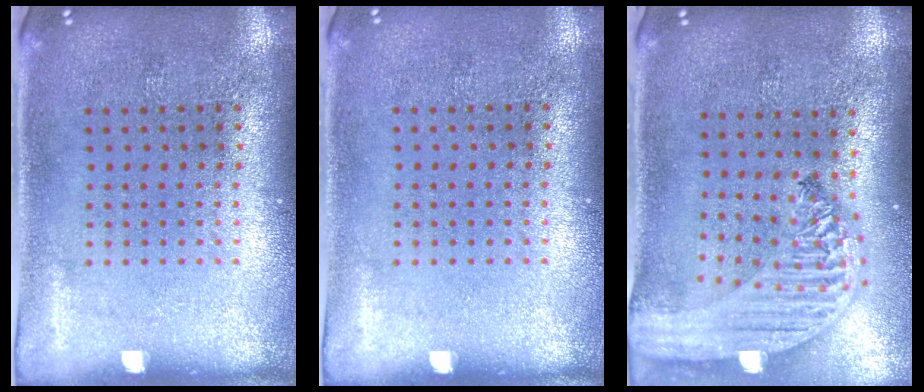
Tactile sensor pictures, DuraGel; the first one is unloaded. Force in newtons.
{"total": 0.0}
{"total": 2.6, "press": 2.1, "slide": 1.6}